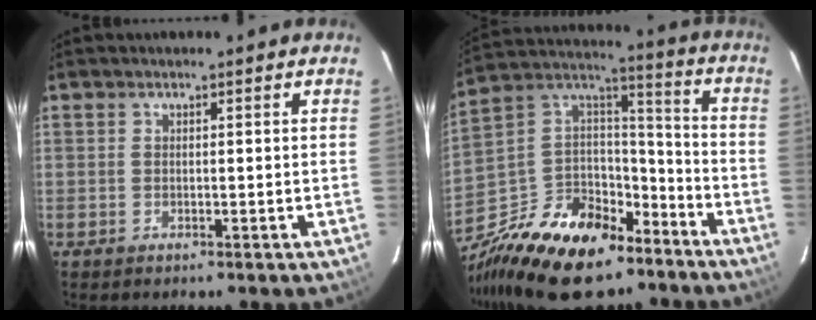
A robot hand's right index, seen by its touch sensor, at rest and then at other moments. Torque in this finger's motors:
{"motor_torque": [1.00, -1.14, 0.23, 0.00]}